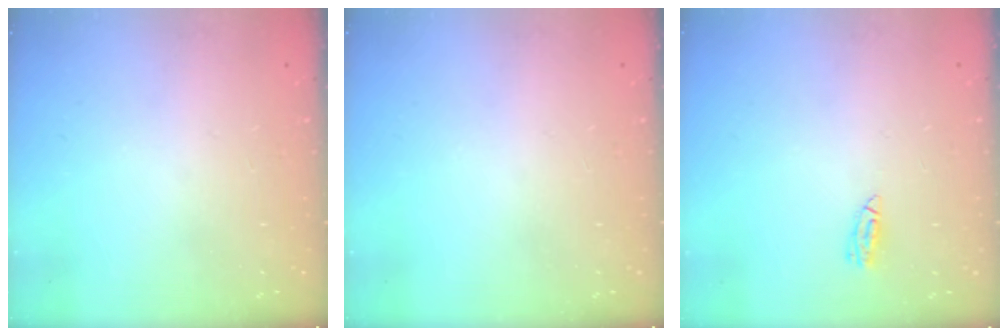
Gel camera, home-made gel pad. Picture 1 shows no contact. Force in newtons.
{"total": 0.0}
{"total": 4.8, "press": 4.8, "slide": 0.1}